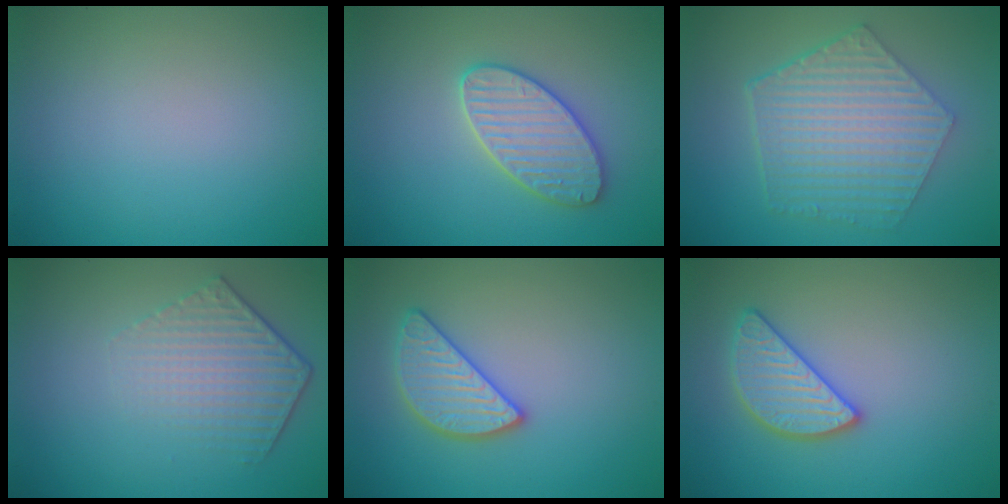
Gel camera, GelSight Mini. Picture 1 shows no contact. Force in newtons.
{"total": 4.0, "press": 3.9, "slide": 0.9}
{"total": 6.9, "press": 5.0, "slide": 4.8}
{"total": 4.3, "press": 3.1, "slide": 3.1}
{"total": 3.1, "press": 3.1, "slide": 0.3}
{"total": 3.1, "press": 3.1, "slide": 0.3}